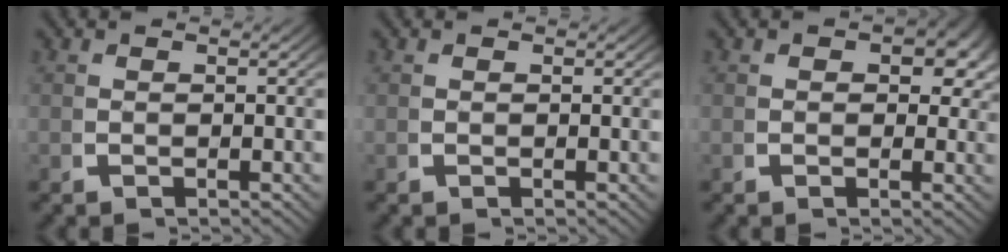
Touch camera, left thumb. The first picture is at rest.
{"total": 0.0}
{"total": 2.9, "force": [0.7, 1.8, 2.1], "torque": [-0.021, -0.008, 0.009]}